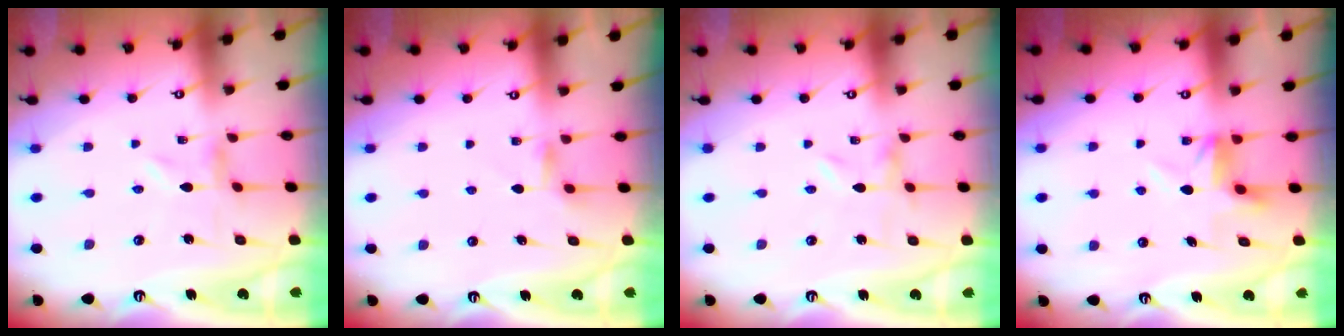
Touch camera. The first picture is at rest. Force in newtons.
{"total": 3.8, "press": 3.8, "slide": 0.4}
{"total": 0.0}
{"total": 5.0, "press": 4.9, "slide": 0.3}